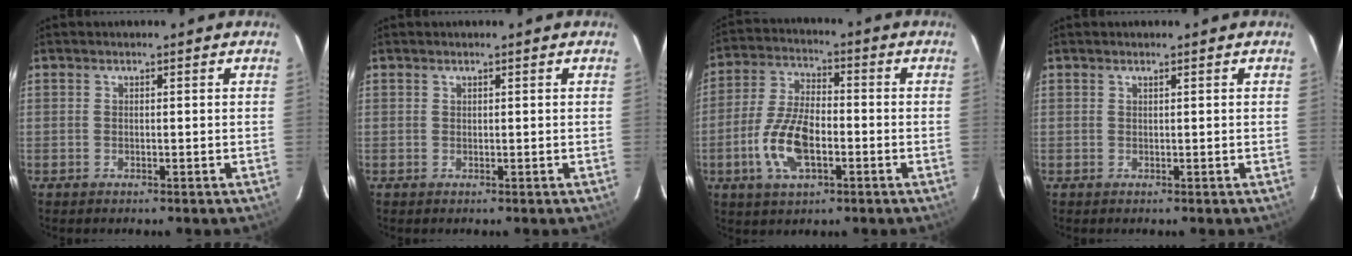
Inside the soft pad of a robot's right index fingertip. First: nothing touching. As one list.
[{"total": 0.0}, {"total": 11.5, "force": [-3.7, 5.3, 9.5], "torque": [-0.201, 0.002, -0.069]}, {"total": 0.0}]